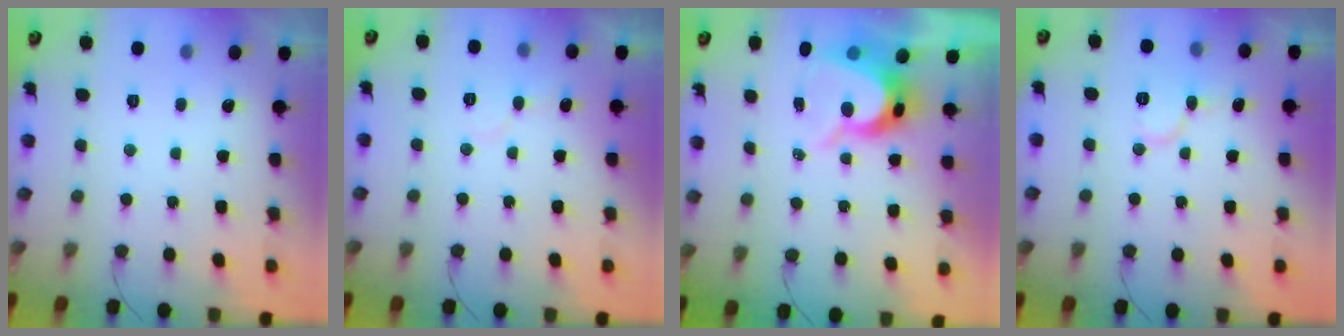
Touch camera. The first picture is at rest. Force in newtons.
{"total": 5.1, "press": 5.0, "slide": 0.5}
{"total": 8.9, "press": 8.9, "slide": 0.7}
{"total": 7.4, "press": 7.3, "slide": 0.4}